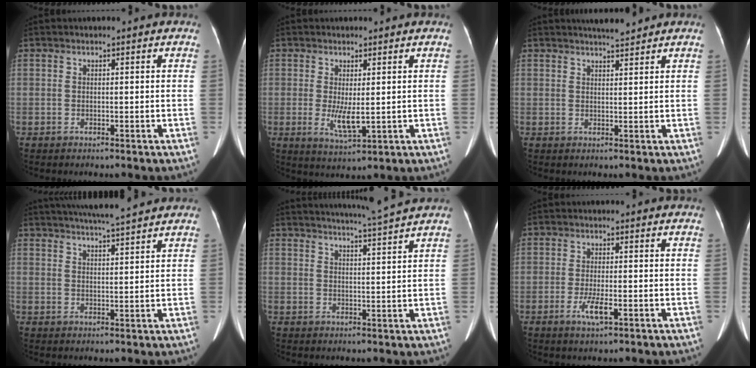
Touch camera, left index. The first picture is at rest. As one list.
[{"total": 4.1, "force": [-0.1, 1.0, 4.0], "torque": [-0.079, -0.015, 0.007]}, {"total": 3.6, "force": [3.3, 0.2, 1.4], "torque": [-0.021, 0.006, 0.050]}, {"total": 9.5, "force": [8.5, -0.1, 4.2], "torque": [-0.070, 0.019, 0.122]}, {"total": 7.4, "force": [6.7, -1.9, 2.3], "torque": [-0.039, -0.004, 0.096]}, {"total": 3.7, "force": [-1.6, 0.7, 3.2], "torque": [-0.069, -0.006, -0.027]}]